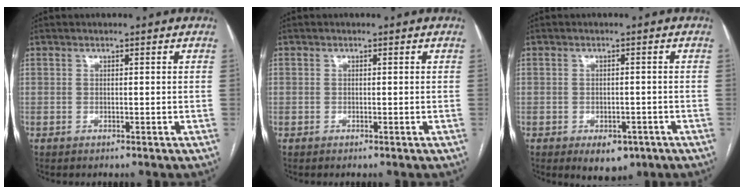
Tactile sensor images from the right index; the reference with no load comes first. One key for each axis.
{"total": 0.6, "fx": -0.1, "fy": 0.6, "fz": 0.0, "tx": 0.008, "ty": 0.004, "tz": -0.005}
{"total": 4.8, "fx": -2.7, "fy": 2.9, "fz": 2.6, "tx": -0.026, "ty": -0.001, "tz": -0.027}